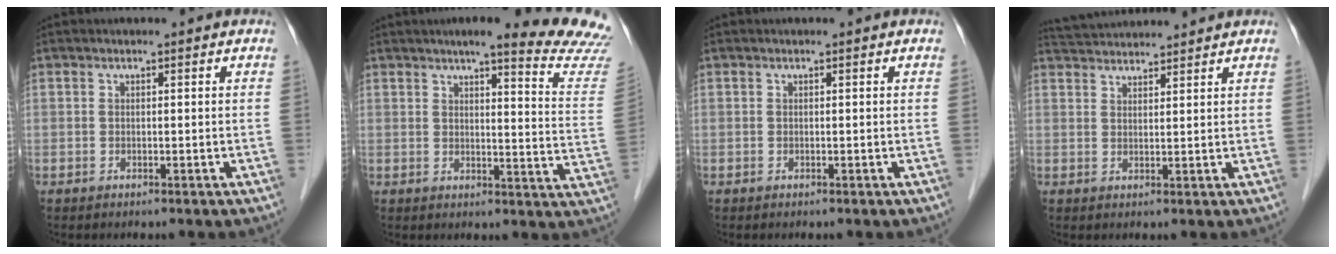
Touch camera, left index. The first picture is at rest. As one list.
[{"total": 17.1, "force": [15.8, -0.3, 6.6], "torque": [-0.073, -0.085, 0.165]}, {"total": 0.0}, {"total": 7.4, "force": [7.2, 0.5, 1.5], "torque": [-0.034, 0.039, 0.118]}]